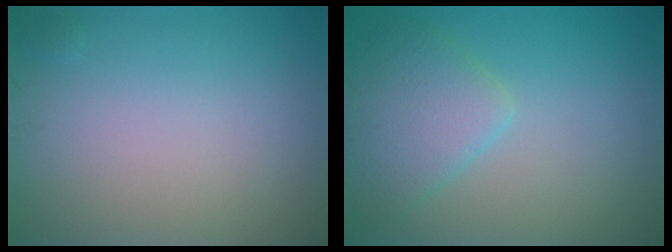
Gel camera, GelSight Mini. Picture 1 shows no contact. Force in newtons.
{"total": 3.8, "press": 3.8, "slide": 0.3}